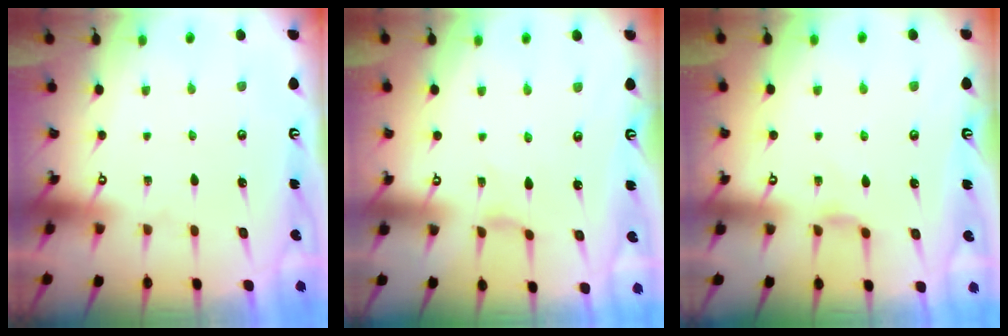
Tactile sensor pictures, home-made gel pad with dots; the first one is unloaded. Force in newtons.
{"total": 1.4, "press": 1.4, "slide": 0.3}
{"total": 2.8, "press": 2.8, "slide": 0.6}